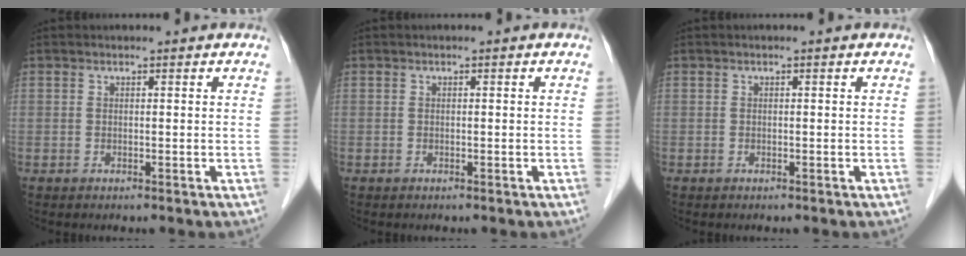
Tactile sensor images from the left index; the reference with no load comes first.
{"total": 0.0}
{"total": 0.0}